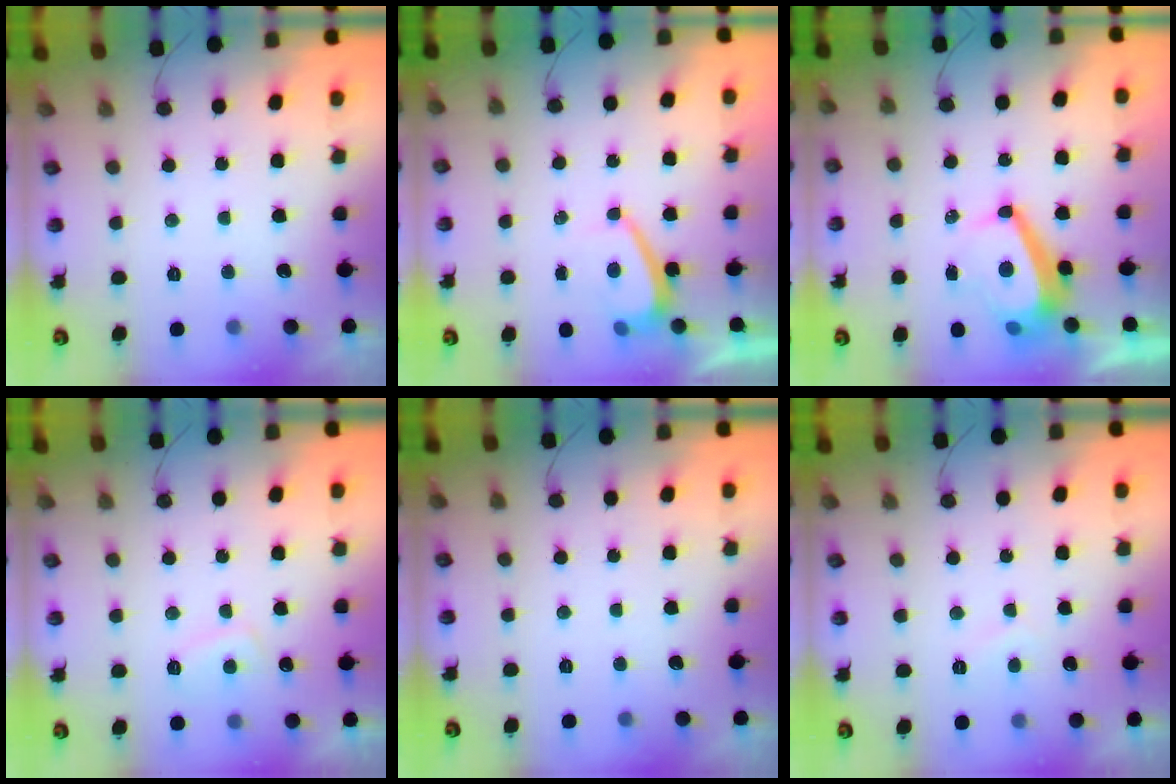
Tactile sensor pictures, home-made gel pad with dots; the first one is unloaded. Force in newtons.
{"total": 1.2, "press": 1.1, "slide": 0.5}
{"total": 6.5, "press": 6.5, "slide": 0.7}
{"total": 3.5, "press": 3.4, "slide": 0.8}
{"total": 0.0}
{"total": 2.1, "press": 2.0, "slide": 0.5}